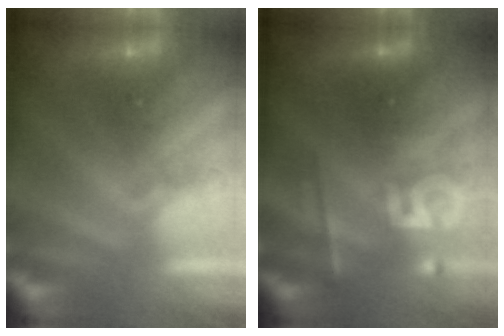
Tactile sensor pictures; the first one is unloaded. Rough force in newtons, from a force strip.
{"total": 2.4}